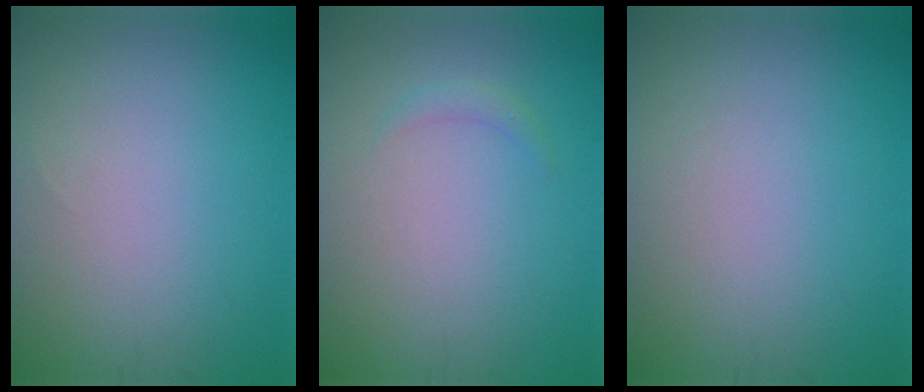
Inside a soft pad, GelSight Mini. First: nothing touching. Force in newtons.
{"total": 0.9, "press": 0.9, "slide": 0.0}
{"total": 0.0}